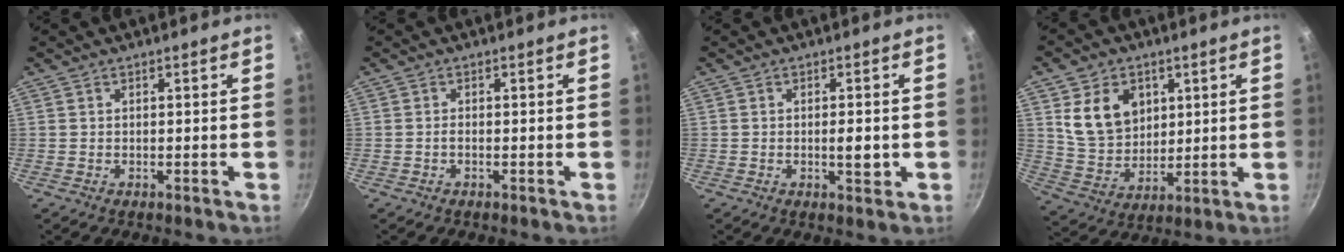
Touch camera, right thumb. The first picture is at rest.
{"total": 0.7, "force": [-0.3, 0.2, 0.5], "torque": [-0.012, 0.004, -0.009]}
{"total": 3.5, "force": [-0.5, 1.3, 3.2], "torque": [-0.044, 0.000, -0.008]}
{"total": 12.3, "force": [3.9, 9.5, 6.7], "torque": [-0.091, -0.021, 0.082]}